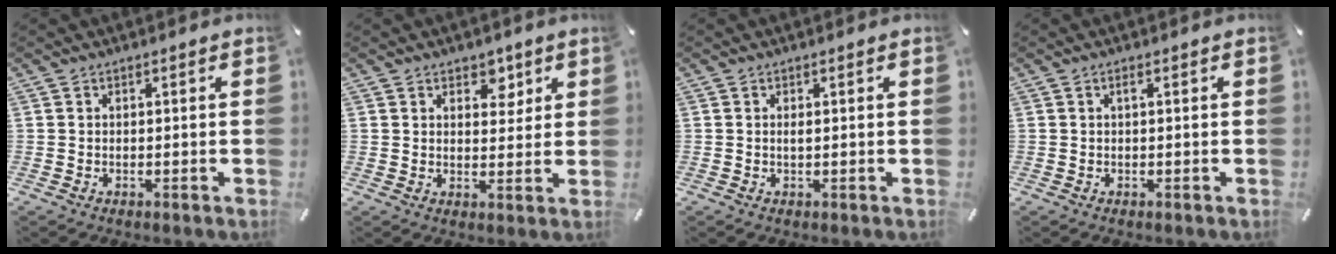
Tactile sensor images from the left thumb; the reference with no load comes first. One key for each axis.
{"total": 3.9, "fx": 2.0, "fy": 2.9, "fz": 1.7, "tx": -0.002, "ty": -0.009, "tz": 0.026}
{"total": 0.8, "fx": 0.2, "fy": 0.2, "fz": 0.8, "tx": -0.015, "ty": 0.000, "tz": 0.003}
{"total": 0.8, "fx": 0.1, "fy": 0.1, "fz": 0.8, "tx": -0.015, "ty": 0.002, "tz": 0.001}